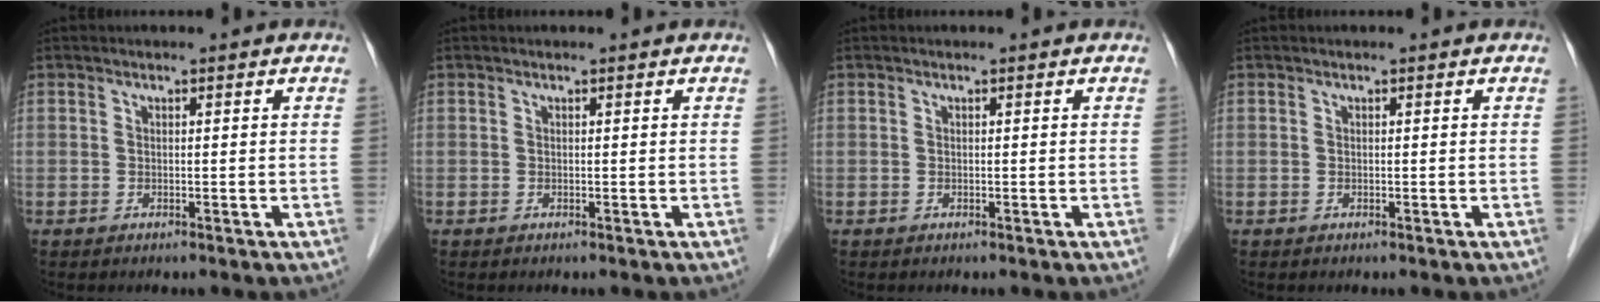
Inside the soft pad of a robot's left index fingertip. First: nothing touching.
{"total": 0.0}
{"total": 0.0}
{"total": 0.0}